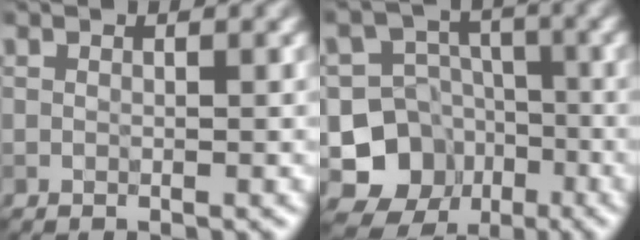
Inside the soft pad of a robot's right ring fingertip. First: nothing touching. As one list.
[{"total": 10.5, "force": [-4.9, 8.9, 2.6], "torque": [-0.048, -0.001, -0.098]}]